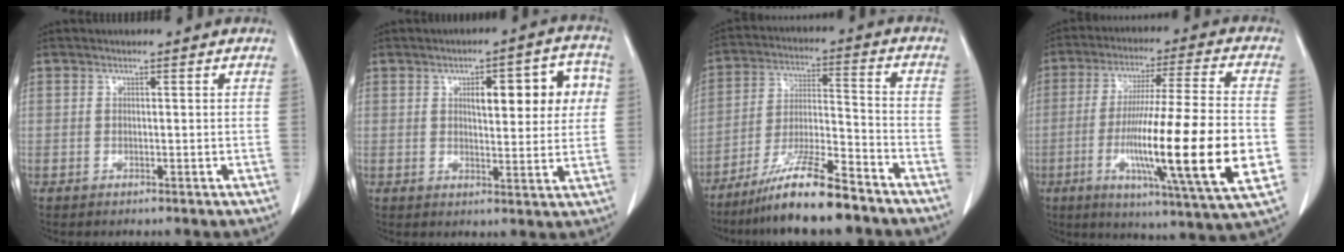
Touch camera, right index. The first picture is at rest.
{"total": 10.4, "force": [2.7, 3.3, 9.5], "torque": [-0.117, 0.025, 0.036]}
{"total": 12.7, "force": [-9.9, 1.0, 7.9], "torque": [-0.143, -0.015, -0.177]}
{"total": 21.5, "force": [-4.5, 0.2, 21.0], "torque": [-0.341, -0.022, -0.077]}